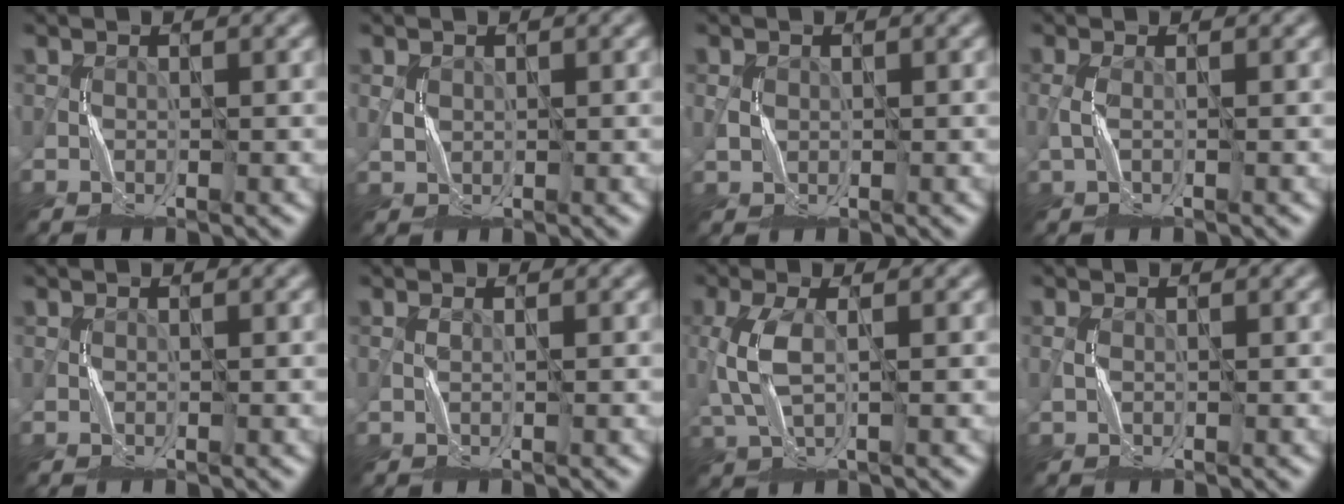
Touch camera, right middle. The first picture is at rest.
{"total": 0.9, "force": [0.3, 0.8, 0.2], "torque": [-0.010, -0.001, 0.011]}
{"total": 0.8, "force": [0.1, 0.8, 0.2], "torque": [-0.008, -0.001, 0.006]}
{"total": 0.8, "force": [-0.3, 0.1, 0.8], "torque": [-0.021, 0.003, -0.006]}
{"total": 0.0}
{"total": 0.0}
{"total": 3.5, "force": [0.0, 1.4, 3.2], "torque": [-0.092, 0.002, -0.001]}
{"total": 0.0}